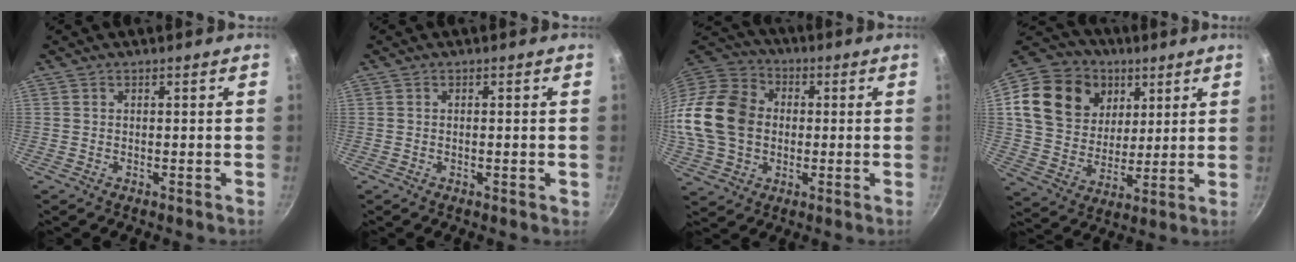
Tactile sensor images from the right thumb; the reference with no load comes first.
{"total": 0.9, "force": [-0.2, 0.3, 0.8], "torque": [-0.011, 0.002, -0.004]}
{"total": 18.3, "force": [-0.2, 14.5, 11.3], "torque": [-0.208, 0.029, -0.011]}
{"total": 20.6, "force": [7.9, 16.2, 9.9], "torque": [-0.171, -0.007, 0.143]}